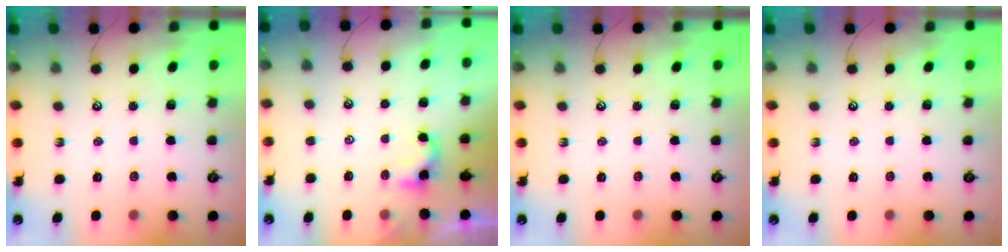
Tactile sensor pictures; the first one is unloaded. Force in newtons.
{"total": 1.1, "press": 1.0, "slide": 0.3}
{"total": 0.0}
{"total": 0.0}